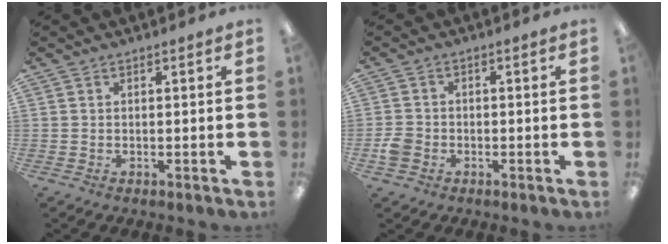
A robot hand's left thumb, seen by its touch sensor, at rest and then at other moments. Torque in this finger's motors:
{"motor_torque": [-0.09, 0.12, -0.18, 0.08, 0.00]}